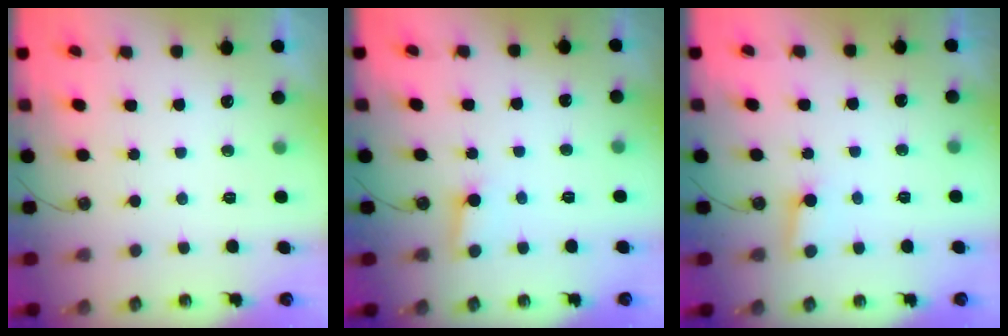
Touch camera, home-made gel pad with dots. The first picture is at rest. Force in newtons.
{"total": 3.7, "press": 3.7, "slide": 0.3}
{"total": 3.2, "press": 3.2, "slide": 0.3}